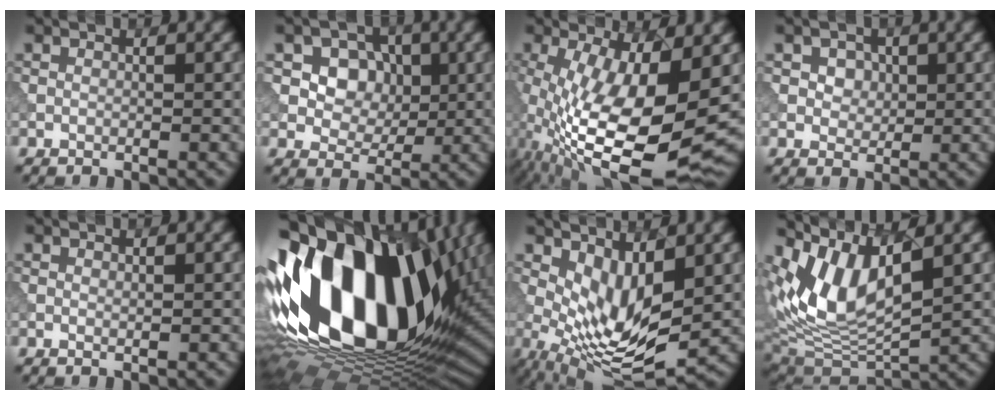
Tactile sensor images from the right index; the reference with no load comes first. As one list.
[{"total": 6.0, "force": [1.9, 4.9, 2.9], "torque": [-0.061, 0.002, 0.034]}, {"total": 13.8, "force": [-2.6, 4.3, 12.8], "torque": [-0.231, -0.021, -0.028]}, {"total": 2.7, "force": [1.3, 2.0, 1.2], "torque": [-0.031, 0.001, 0.021]}, {"total": 0.0}, {"total": 19.8, "force": [2.5, 11.7, 15.8], "torque": [-0.313, 0.001, 0.034]}, {"total": 6.8, "force": [0.7, 3.1, 6.0], "torque": [-0.122, -0.020, 0.019]}, {"total": 8.3, "force": [3.5, 3.7, 6.5], "torque": [-0.133, 0.000, 0.074]}]